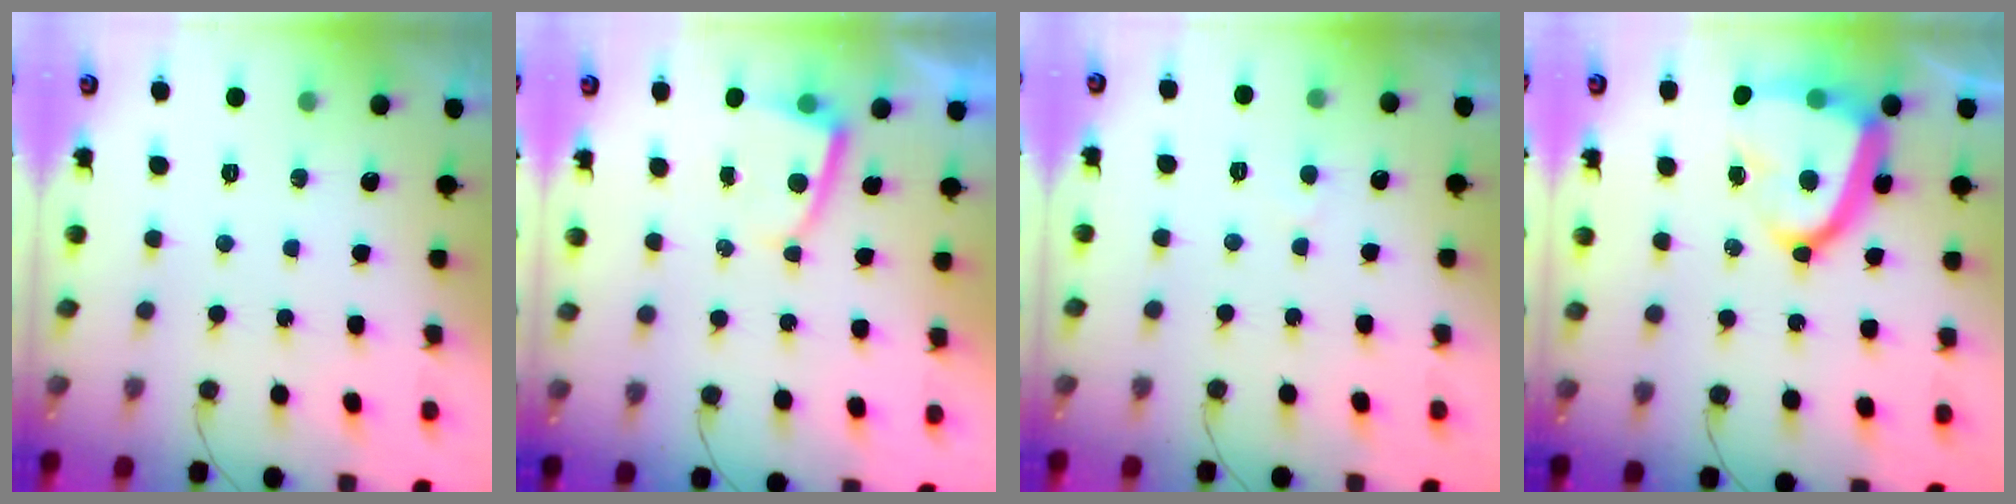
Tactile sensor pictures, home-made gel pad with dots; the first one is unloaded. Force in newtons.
{"total": 2.6, "press": 2.6, "slide": 0.3}
{"total": 2.7, "press": 2.7, "slide": 0.3}
{"total": 16.6, "press": 16.5, "slide": 1.7}